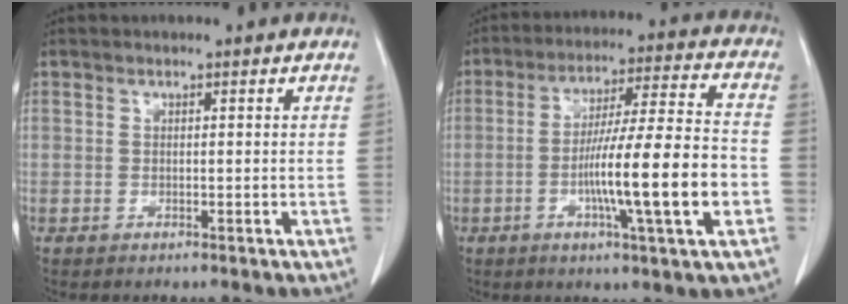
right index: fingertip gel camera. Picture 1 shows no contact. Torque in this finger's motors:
{"motor_torque": [1.87, -0.27, 1.00, 0.14]}